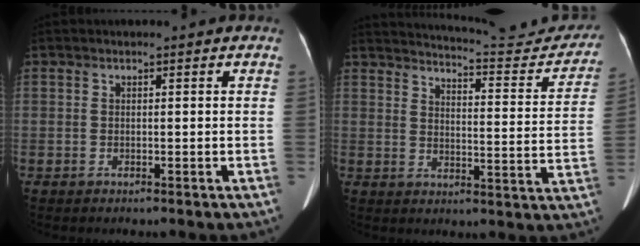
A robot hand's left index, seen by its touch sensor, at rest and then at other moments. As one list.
[{"total": 19.5, "force": [18.6, 2.0, 5.5], "torque": [-0.069, -0.057, 0.224]}]